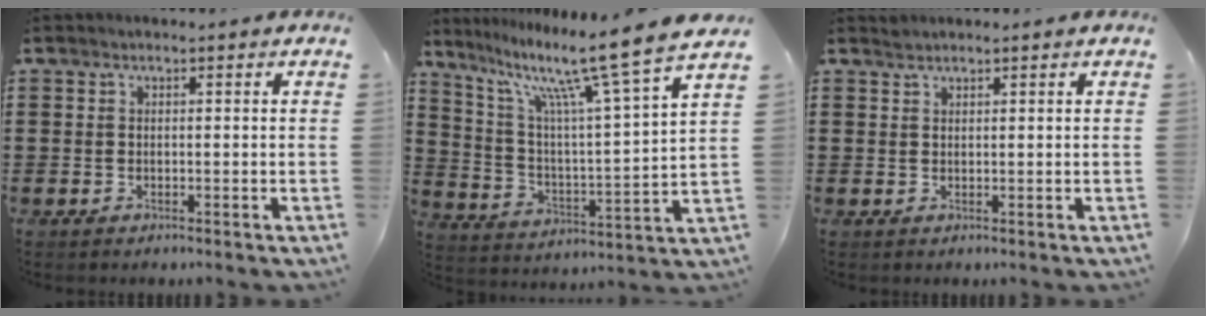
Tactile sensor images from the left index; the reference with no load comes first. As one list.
[{"total": 12.6, "force": [9.3, 0.1, 8.4], "torque": [-0.180, -0.061, 0.142]}, {"total": 0.8, "force": [0.8, 0.2, 0.1], "torque": [-0.003, 0.000, 0.016]}]